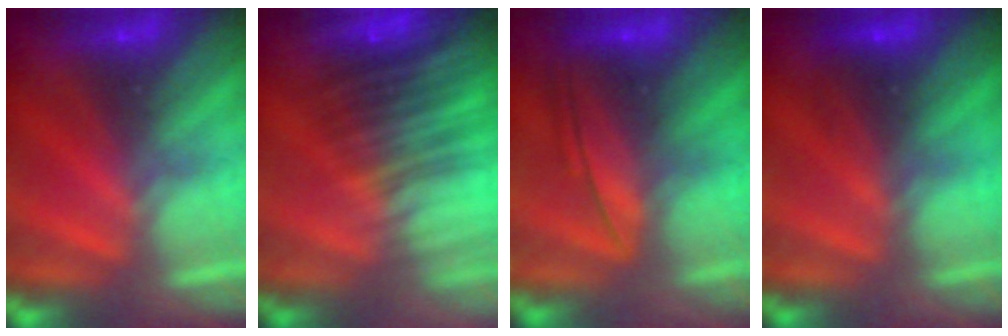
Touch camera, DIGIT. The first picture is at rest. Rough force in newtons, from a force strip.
{"total": 5.6}
{"total": 6.6}
{"total": 2.6}